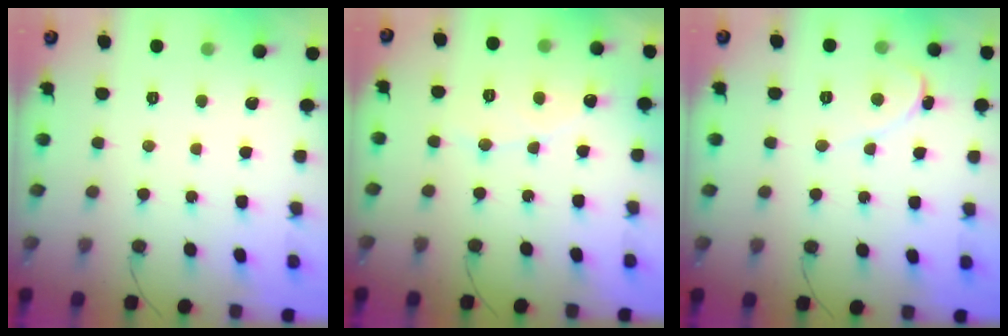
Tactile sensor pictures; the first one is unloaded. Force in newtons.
{"total": 7.0, "press": 6.9, "slide": 0.4}
{"total": 1.4, "press": 1.3, "slide": 0.1}